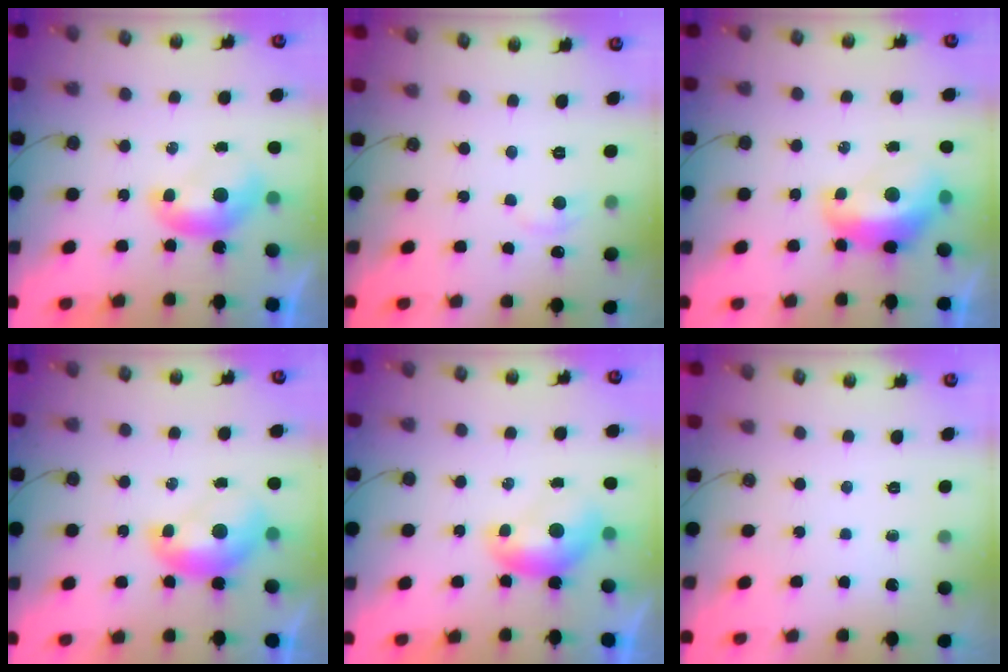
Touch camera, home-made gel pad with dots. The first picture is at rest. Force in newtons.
{"total": 1.7, "press": 1.5, "slide": 0.7}
{"total": 5.0, "press": 4.9, "slide": 0.9}
{"total": 1.6, "press": 1.6, "slide": 0.2}
{"total": 0.9, "press": 0.6, "slide": 0.6}
{"total": 0.0}